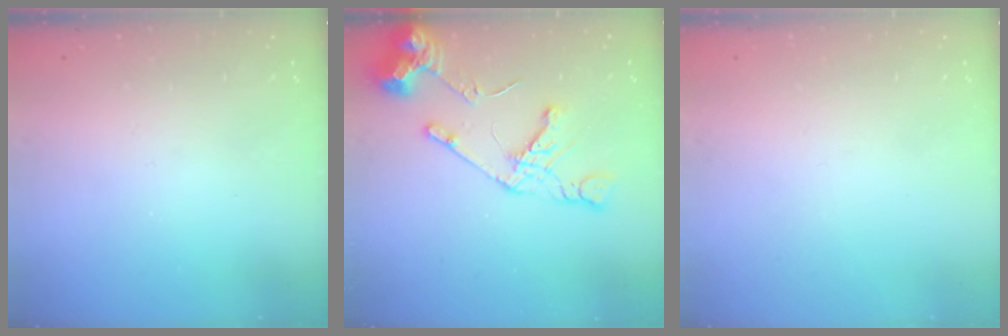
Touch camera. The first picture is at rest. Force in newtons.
{"total": 13.9, "press": 13.8, "slide": 1.6}
{"total": 0.0}